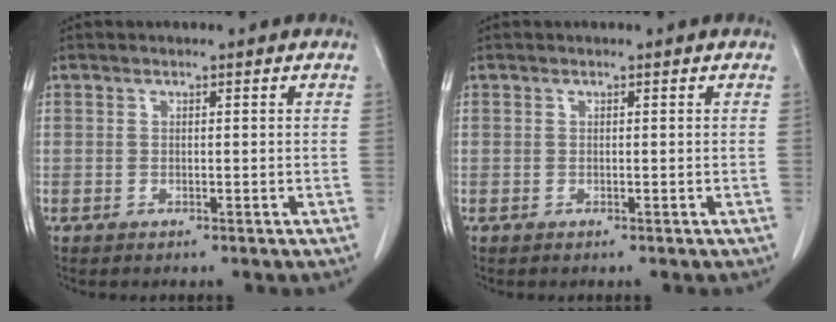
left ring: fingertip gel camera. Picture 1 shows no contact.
{"total": 0.0}